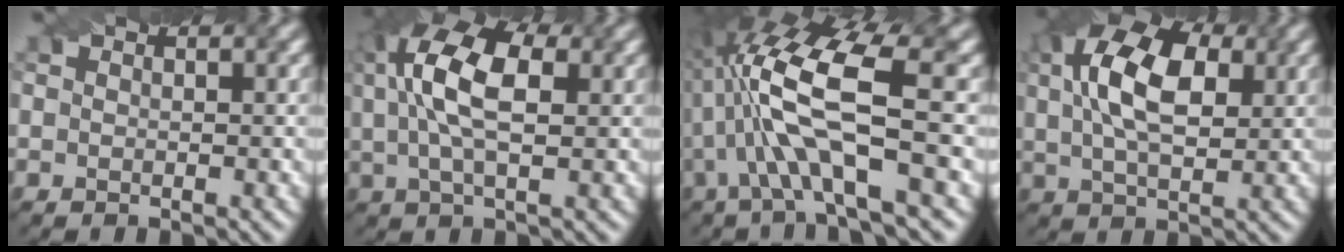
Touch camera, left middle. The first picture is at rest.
{"total": 8.8, "force": [2.2, 4.0, 7.5], "torque": [-0.160, 0.022, 0.029]}
{"total": 9.7, "force": [0.2, 2.5, 9.4], "torque": [-0.185, 0.014, 0.001]}
{"total": 9.5, "force": [2.6, 5.1, 7.6], "torque": [-0.149, 0.021, 0.040]}